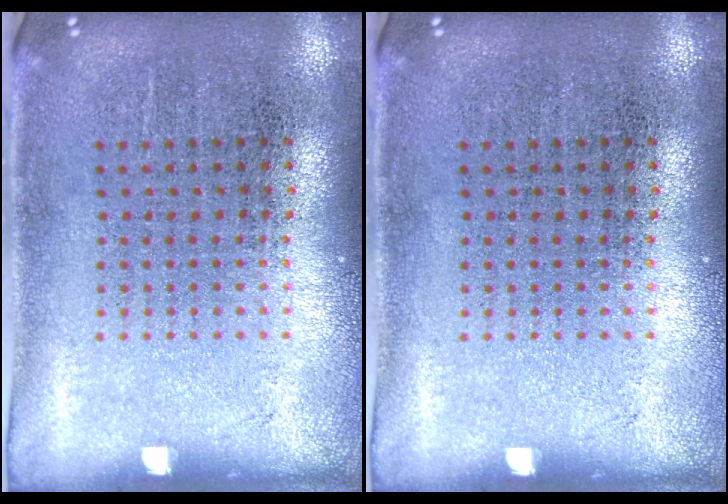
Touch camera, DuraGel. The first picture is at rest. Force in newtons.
{"total": 0.0}